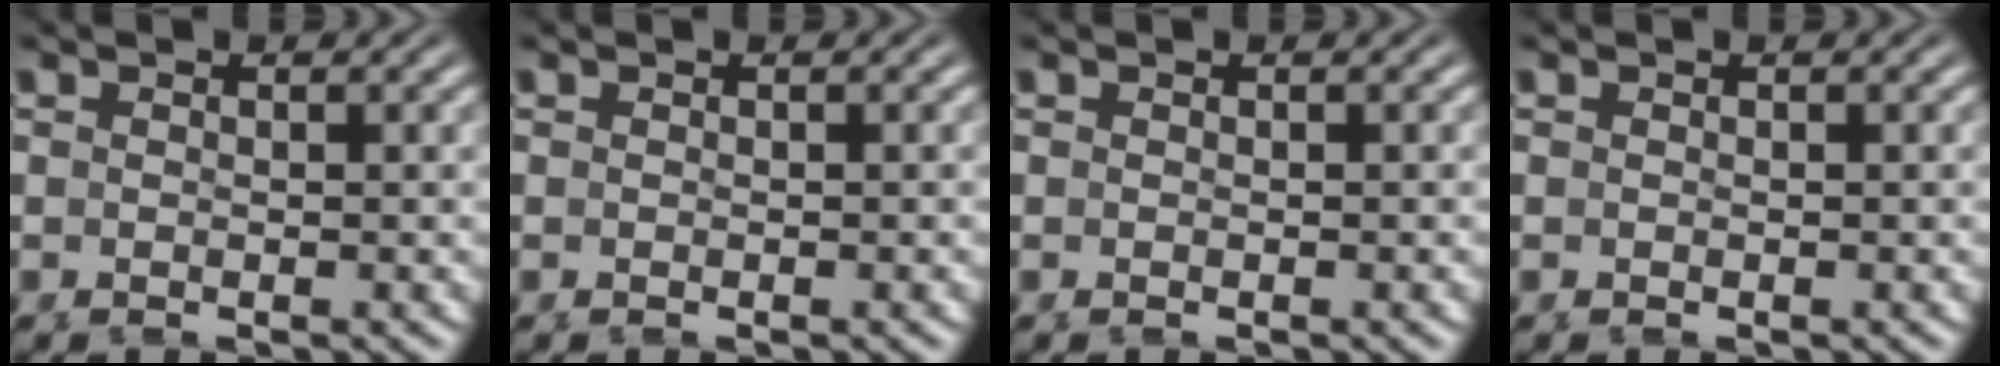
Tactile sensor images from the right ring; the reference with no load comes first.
{"total": 0.0}
{"total": 0.0}
{"total": 0.0}